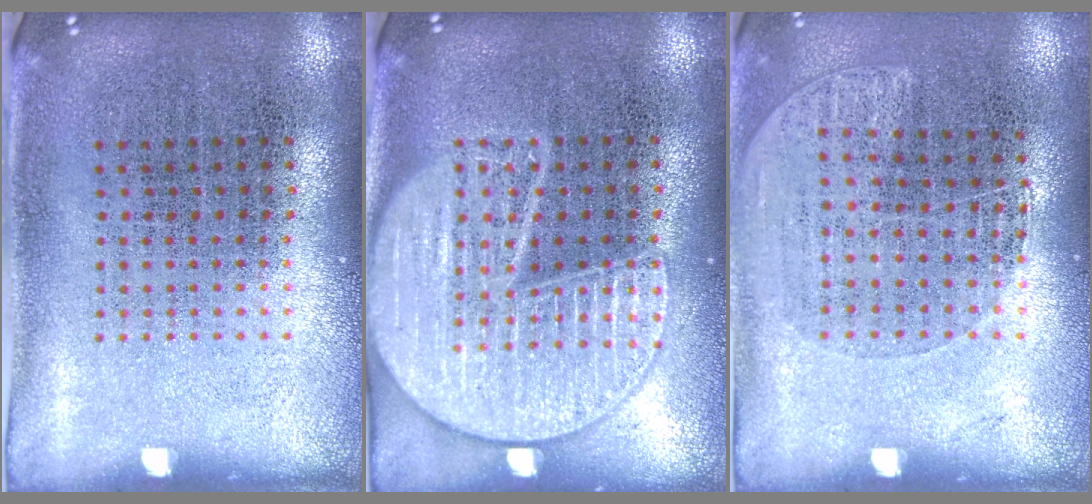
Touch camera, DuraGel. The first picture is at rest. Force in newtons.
{"total": 3.0, "press": 3.0, "slide": 0.2}
{"total": 1.1, "press": 0.9, "slide": 0.6}